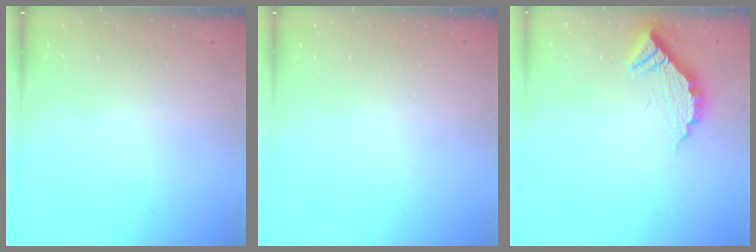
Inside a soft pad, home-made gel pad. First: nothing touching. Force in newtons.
{"total": 0.0}
{"total": 11.0, "press": 10.9, "slide": 1.0}